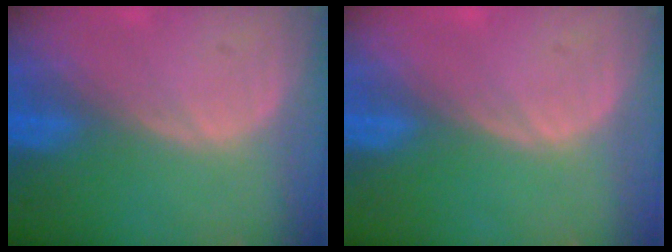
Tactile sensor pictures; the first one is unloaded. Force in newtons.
{"total": 0.0}